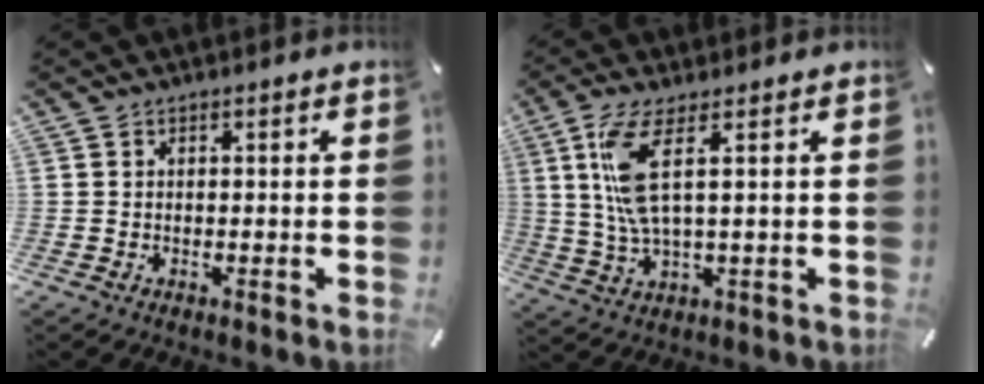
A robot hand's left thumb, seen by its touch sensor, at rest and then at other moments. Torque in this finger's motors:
{"motor_torque": [1.13, 1.20, 0.68, -0.02, 0.53]}